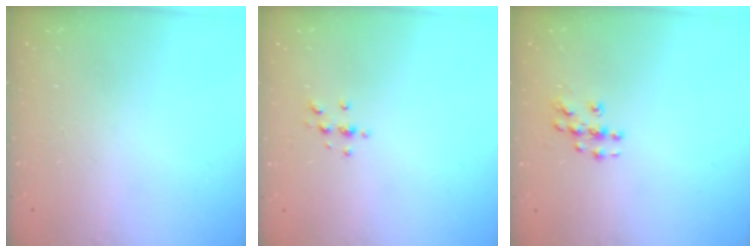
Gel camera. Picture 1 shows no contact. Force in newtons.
{"total": 2.9, "press": 2.9, "slide": 0.4}
{"total": 5.4, "press": 5.4, "slide": 0.5}